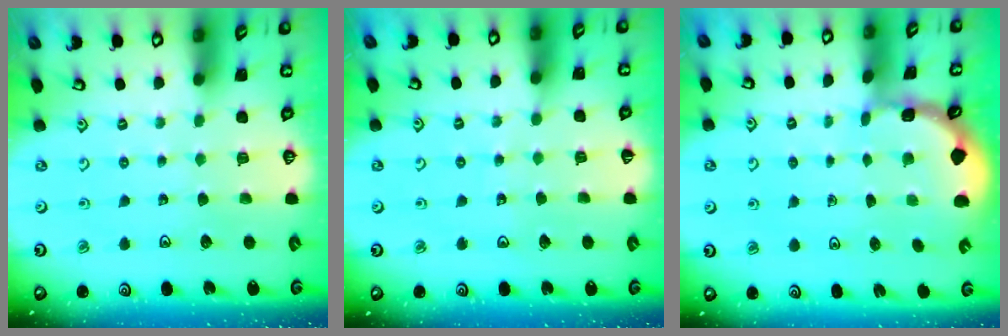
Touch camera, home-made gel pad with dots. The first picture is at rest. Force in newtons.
{"total": 4.0, "press": 4.0, "slide": 0.4}
{"total": 1.6, "press": 1.6, "slide": 0.1}